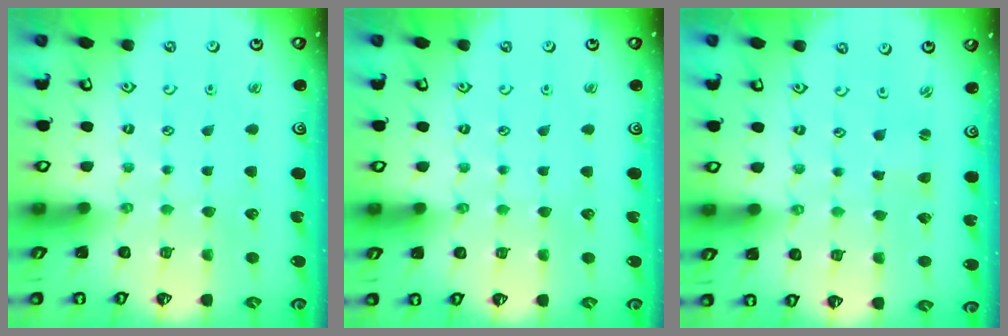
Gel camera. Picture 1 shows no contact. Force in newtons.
{"total": 0.0}
{"total": 0.9, "press": 0.8, "slide": 0.2}